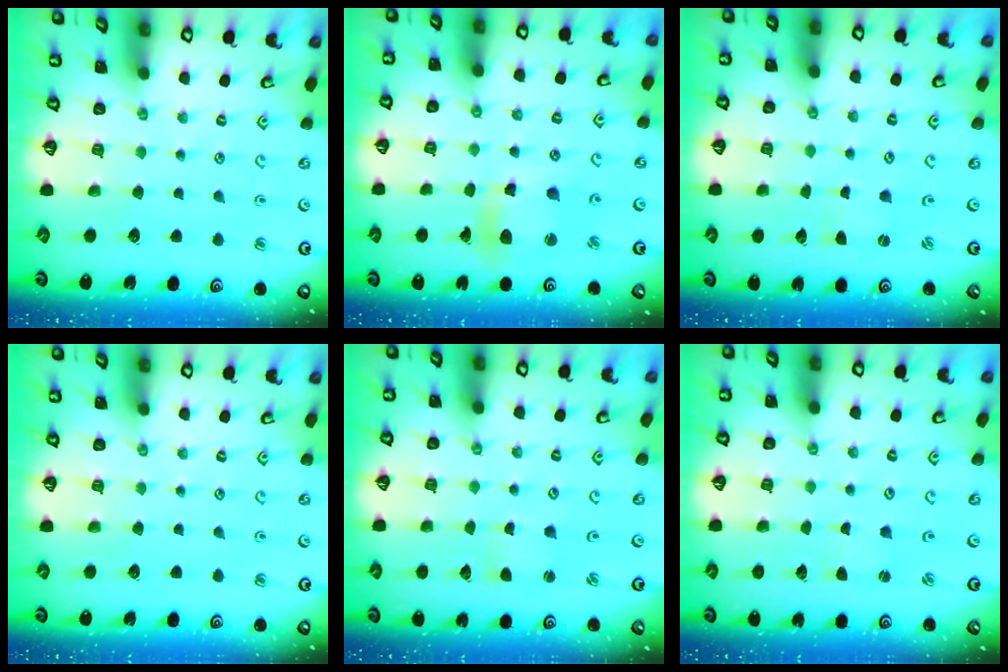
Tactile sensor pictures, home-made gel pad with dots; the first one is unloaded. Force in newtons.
{"total": 10.9, "press": 10.7, "slide": 1.8}
{"total": 0.0}
{"total": 0.0}
{"total": 1.2, "press": 1.2, "slide": 0.2}
{"total": 0.0}